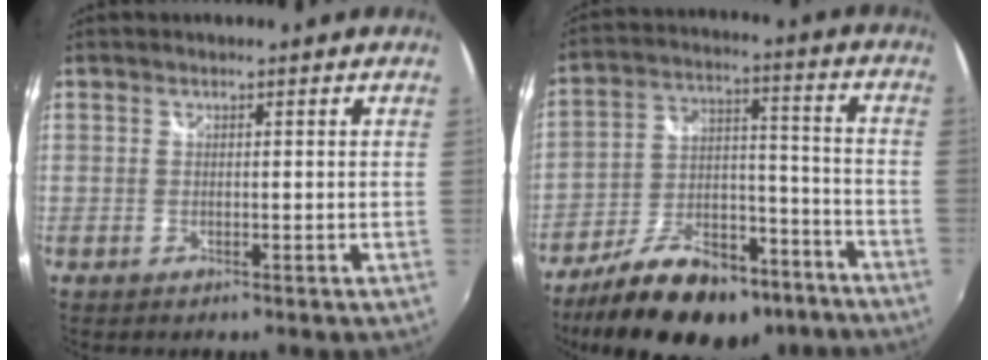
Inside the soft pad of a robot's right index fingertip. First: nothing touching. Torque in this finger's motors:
{"motor_torque": [0.87, -1.14, 0.21, 0.01]}